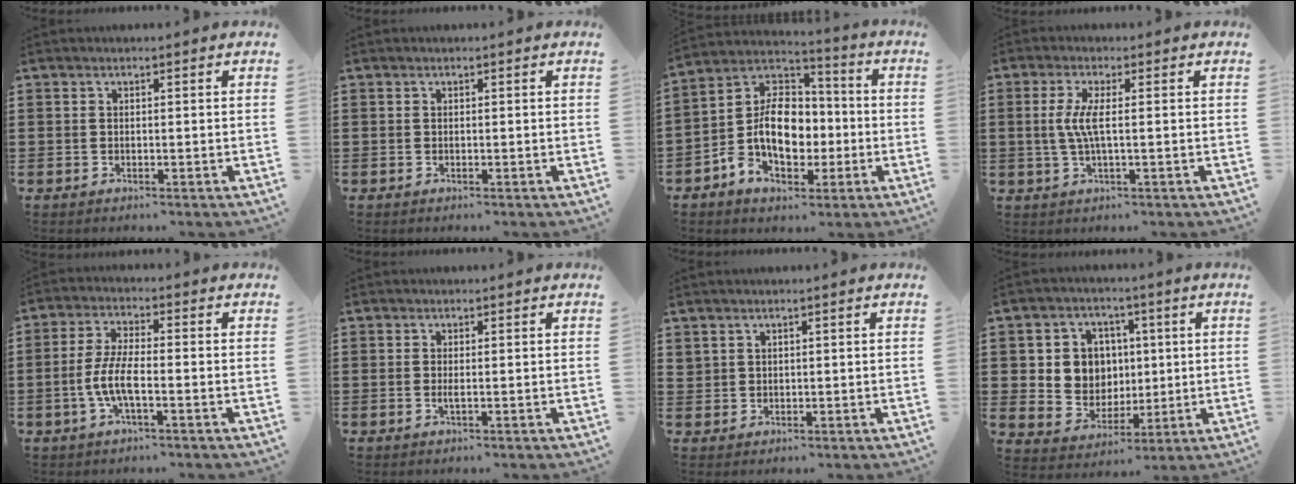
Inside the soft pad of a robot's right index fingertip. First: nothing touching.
{"total": 0.0}
{"total": 11.7, "force": [-2.3, 8.1, 8.1], "torque": [-0.169, 0.012, -0.044]}
{"total": 4.1, "force": [0.1, 0.3, 4.1], "torque": [-0.097, -0.012, -0.008]}
{"total": 5.8, "force": [-1.9, 1.5, 5.3], "torque": [-0.126, -0.010, -0.044]}
{"total": 0.9, "force": [-0.1, 0.1, 0.9], "torque": [-0.018, -0.004, 0.000]}
{"total": 1.4, "force": [1.1, 0.9, 0.1], "torque": [-0.005, 0.003, 0.022]}
{"total": 7.2, "force": [1.6, 6.8, 1.9], "torque": [-0.063, 0.011, 0.031]}